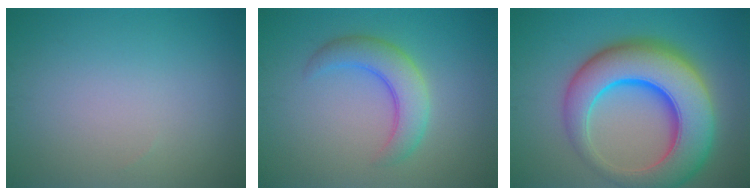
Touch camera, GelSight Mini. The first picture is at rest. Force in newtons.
{"total": 4.3, "press": 4.3, "slide": 0.2}
{"total": 11.8, "press": 11.8, "slide": 0.5}